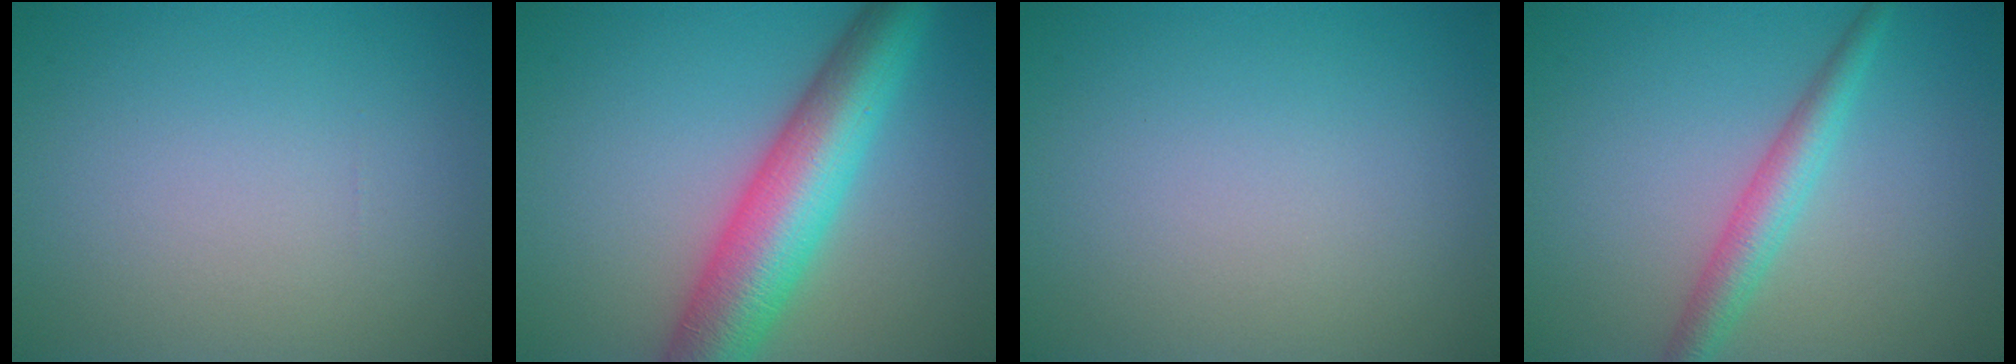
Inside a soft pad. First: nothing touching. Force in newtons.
{"total": 9.1, "press": 9.1, "slide": 0.1}
{"total": 0.0}
{"total": 3.1, "press": 3.1, "slide": 0.1}